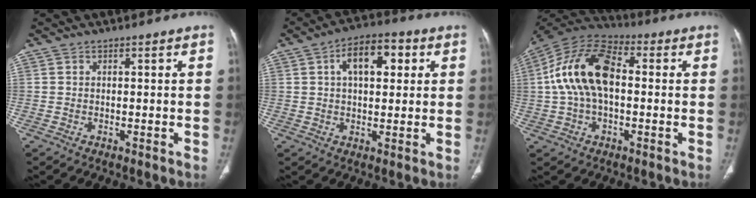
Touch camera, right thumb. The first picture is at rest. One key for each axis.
{"total": 10.2, "fx": 3.0, "fy": 5.4, "fz": 8.0, "tx": -0.105, "ty": 0.014, "tz": 0.043}
{"total": 16.0, "fx": 1.1, "fy": 9.2, "fz": 13.1, "tx": -0.249, "ty": 0.036, "tz": 0.011}